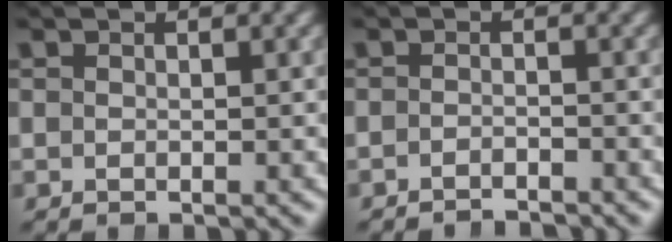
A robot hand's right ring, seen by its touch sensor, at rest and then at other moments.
{"total": 2.5, "force": [-2.5, 0.1, 0.0], "torque": [-0.008, -0.013, -0.037]}